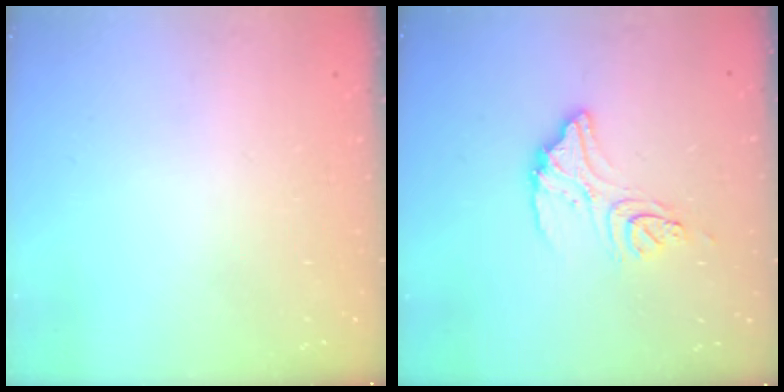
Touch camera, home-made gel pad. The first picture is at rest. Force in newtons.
{"total": 11.8, "press": 11.8, "slide": 0.4}